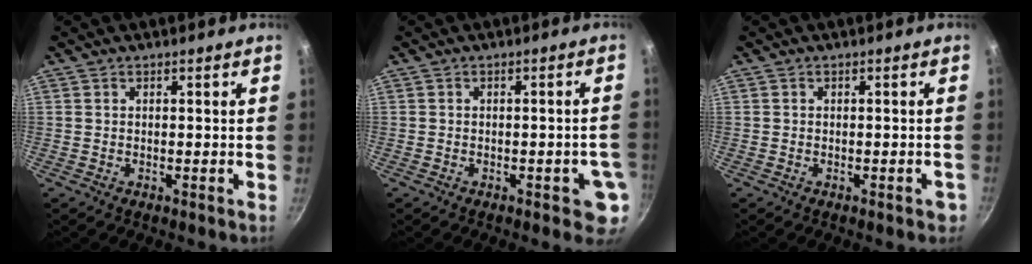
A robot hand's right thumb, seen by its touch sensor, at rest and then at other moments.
{"total": 4.7, "force": [-1.4, 2.2, 3.9], "torque": [-0.028, 0.010, -0.013]}
{"total": 1.5, "force": [-0.8, 0.7, 1.1], "torque": [-0.004, 0.010, -0.005]}